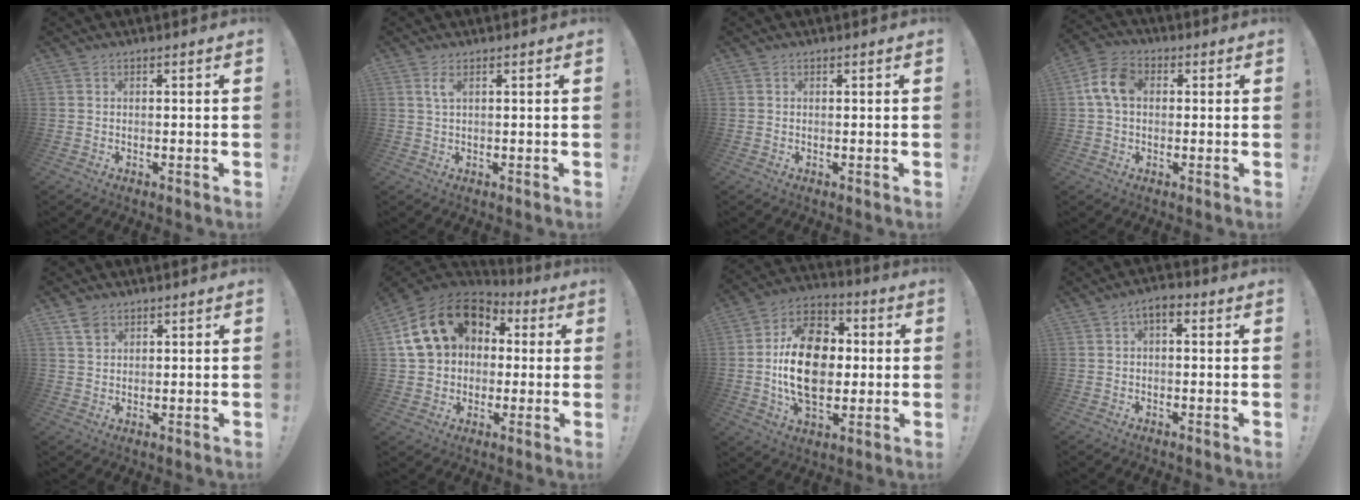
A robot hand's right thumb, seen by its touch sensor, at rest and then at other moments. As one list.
[{"total": 2.5, "force": [1.1, 0.5, 2.2], "torque": [-0.040, -0.001, 0.017]}, {"total": 0.0}, {"total": 9.3, "force": [1.3, 6.5, 6.5], "torque": [-0.127, 0.019, 0.029]}, {"total": 3.4, "force": [2.3, 2.1, 1.4], "torque": [-0.009, -0.013, 0.041]}, {"total": 18.9, "force": [5.8, 14.6, 10.5], "torque": [-0.176, -0.007, 0.120]}, {"total": 20.9, "force": [-0.3, 14.3, 15.2], "torque": [-0.252, 0.012, 0.000]}, {"total": 3.3, "force": [0.2, 1.6, 2.8], "torque": [-0.044, 0.003, 0.001]}]